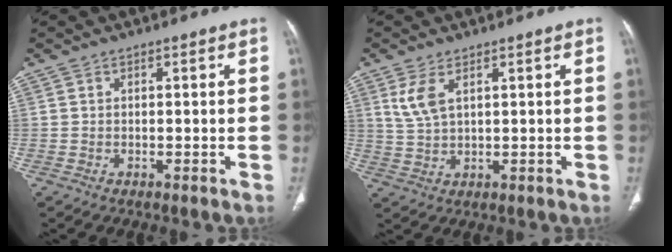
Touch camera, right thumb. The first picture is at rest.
{"total": 4.8, "force": [2.2, 2.1, 3.7], "torque": [-0.085, -0.004, 0.057]}